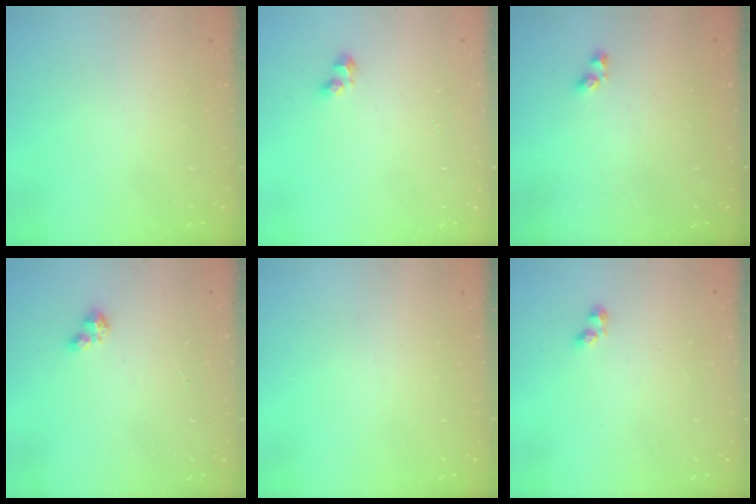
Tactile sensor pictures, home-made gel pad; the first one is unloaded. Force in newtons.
{"total": 3.4, "press": 3.3, "slide": 0.7}
{"total": 1.9, "press": 1.9, "slide": 0.4}
{"total": 3.4, "press": 3.4, "slide": 0.4}
{"total": 0.0}
{"total": 2.4, "press": 2.1, "slide": 1.1}